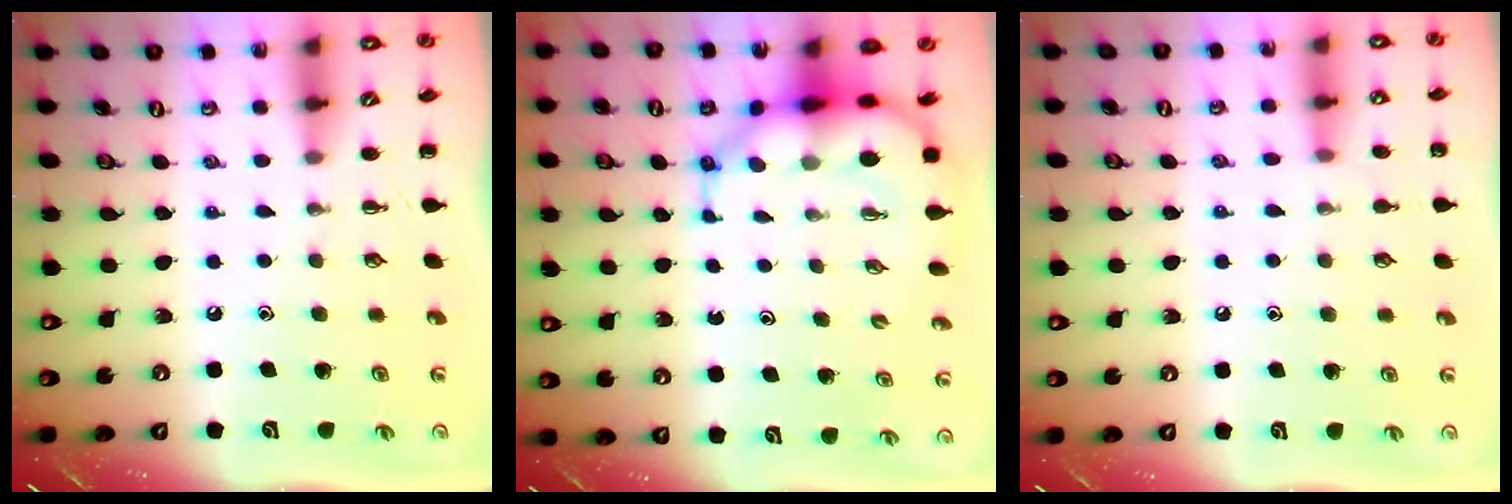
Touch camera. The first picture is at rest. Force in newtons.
{"total": 7.2, "press": 6.8, "slide": 2.2}
{"total": 5.1, "press": 4.8, "slide": 1.7}